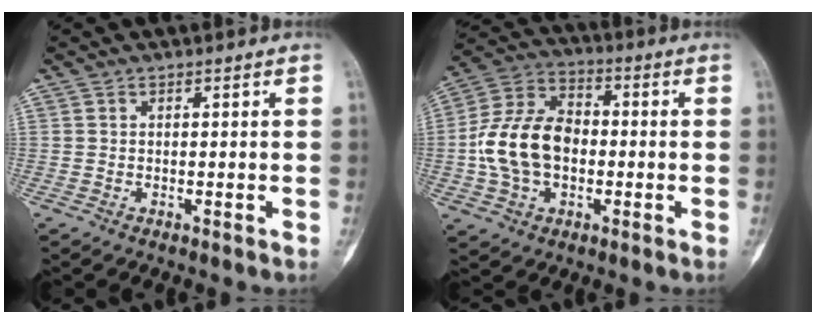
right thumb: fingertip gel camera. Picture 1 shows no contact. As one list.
[{"total": 14.9, "force": [-1.4, 10.2, 10.8], "torque": [-0.197, 0.033, -0.029]}]